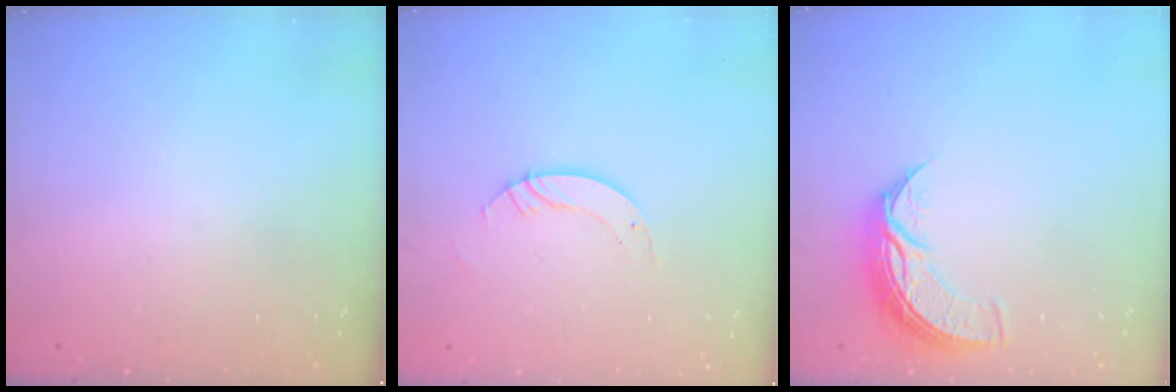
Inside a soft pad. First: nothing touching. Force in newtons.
{"total": 3.8, "press": 3.7, "slide": 0.4}
{"total": 8.2, "press": 8.2, "slide": 0.0}